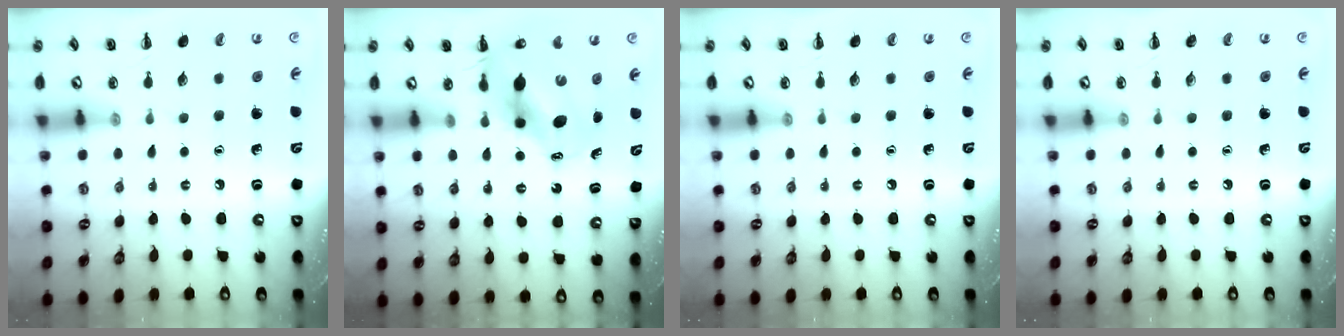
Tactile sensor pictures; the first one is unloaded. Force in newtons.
{"total": 10.6, "press": 10.2, "slide": 3.0}
{"total": 0.0}
{"total": 0.0}